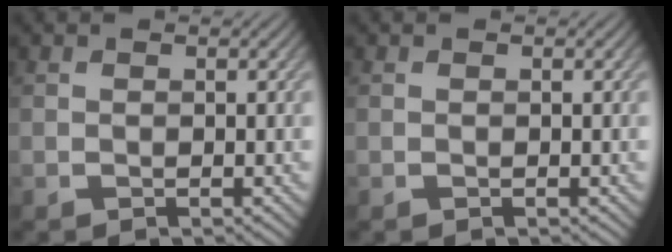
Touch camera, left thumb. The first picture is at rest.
{"total": 0.0}